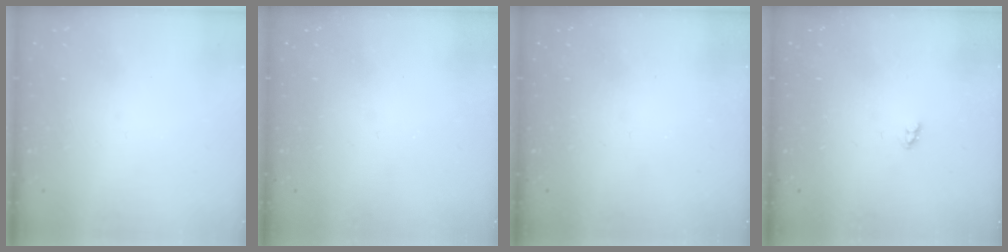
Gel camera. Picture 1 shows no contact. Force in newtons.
{"total": 0.0}
{"total": 0.0}
{"total": 2.4, "press": 2.4, "slide": 0.3}